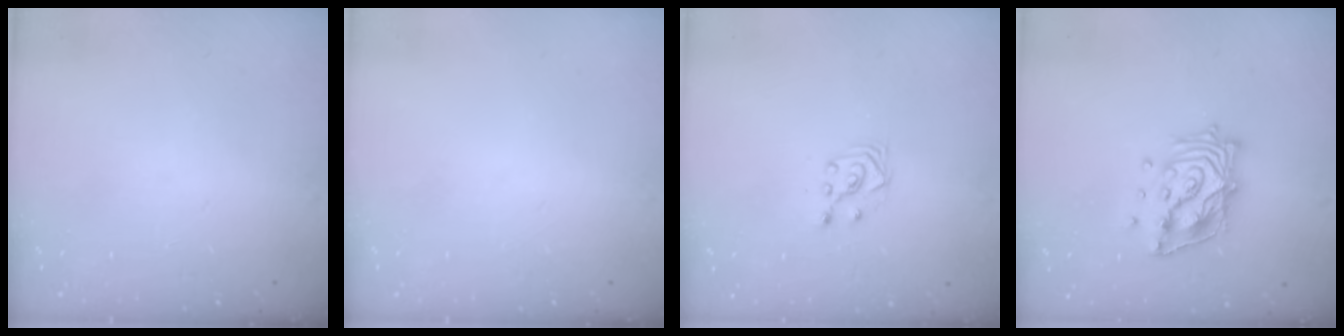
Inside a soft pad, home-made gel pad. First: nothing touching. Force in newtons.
{"total": 0.0}
{"total": 3.3, "press": 3.2, "slide": 0.8}
{"total": 14.9, "press": 14.8, "slide": 2.0}